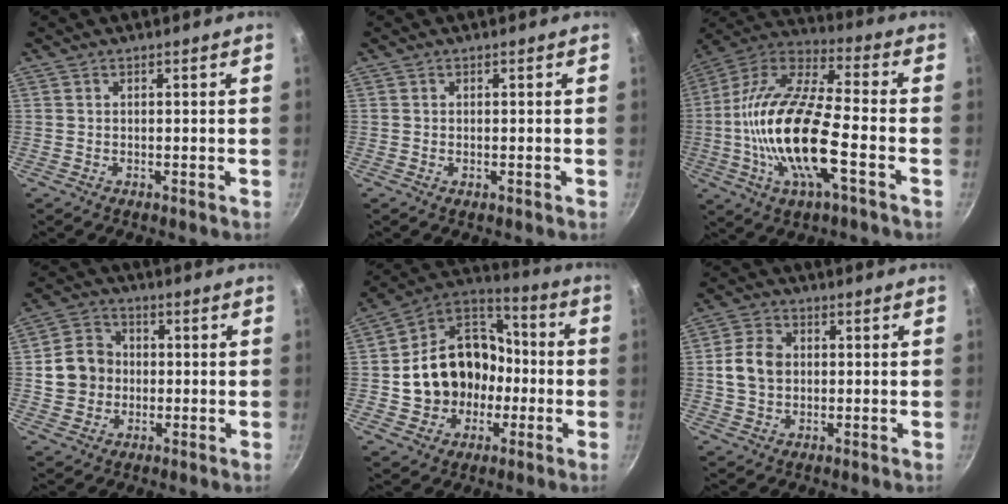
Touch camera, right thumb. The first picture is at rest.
{"total": 0.7, "force": [-0.2, 0.3, 0.6], "torque": [-0.011, 0.001, -0.003]}
{"total": 21.8, "force": [-4.8, 7.7, 19.8], "torque": [-0.385, 0.033, -0.109]}
{"total": 8.8, "force": [-0.1, 7.9, 3.8], "torque": [-0.034, 0.019, -0.011]}
{"total": 19.0, "force": [-2.6, 15.8, 10.2], "torque": [-0.144, 0.055, -0.038]}
{"total": 7.3, "force": [0.4, 5.8, 4.5], "torque": [-0.070, 0.010, -0.001]}